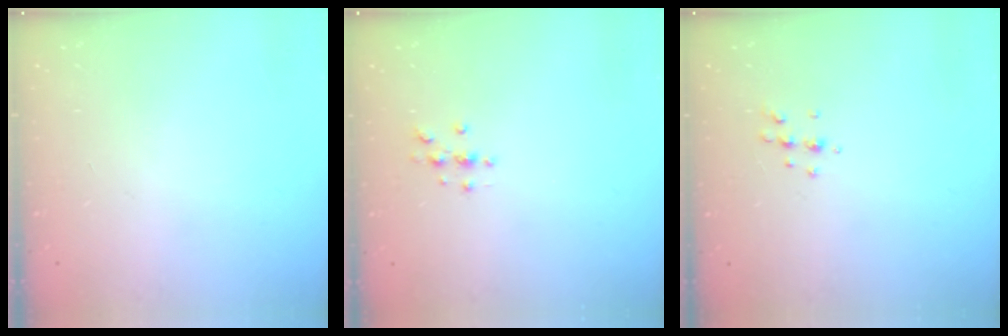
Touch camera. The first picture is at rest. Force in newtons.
{"total": 3.0, "press": 3.0, "slide": 0.4}
{"total": 4.9, "press": 4.8, "slide": 1.1}